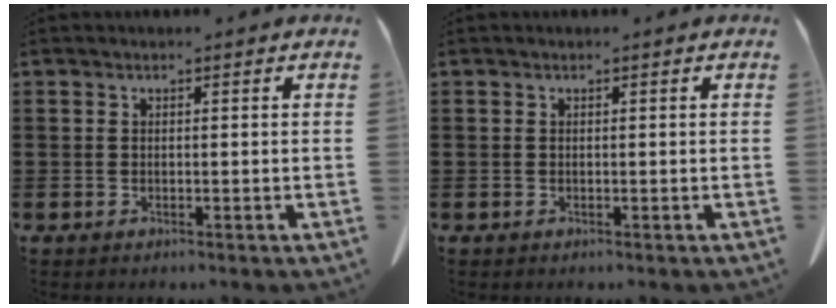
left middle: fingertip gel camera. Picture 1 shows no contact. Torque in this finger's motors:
{"motor_torque": [-0.19, 0.03, -0.04, -0.01]}